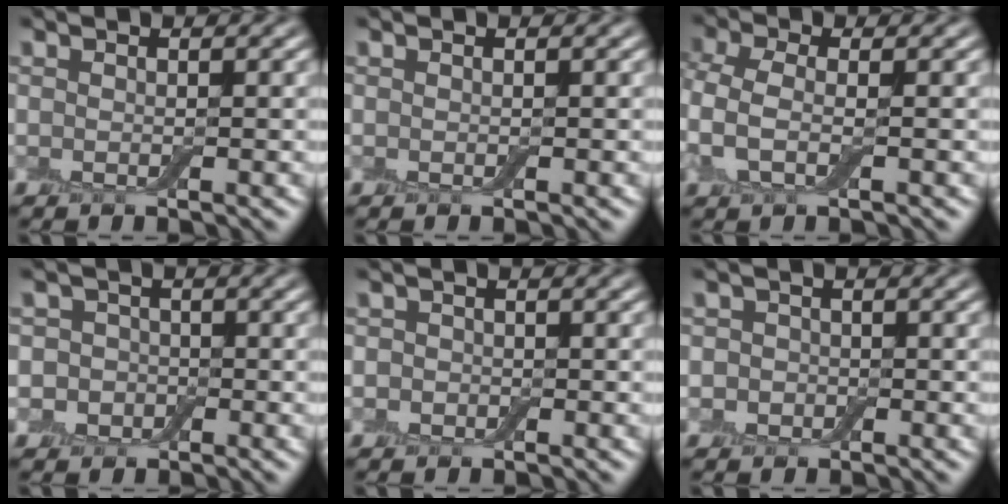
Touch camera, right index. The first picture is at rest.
{"total": 0.0}
{"total": 3.2, "force": [-0.2, 1.6, 2.8], "torque": [-0.074, 0.006, -0.013]}
{"total": 3.1, "force": [-0.4, 2.8, 1.1], "torque": [0.007, 0.006, -0.034]}
{"total": 1.1, "force": [-0.1, 1.1, 0.3], "torque": [0.007, -0.004, -0.013]}
{"total": 1.8, "force": [-0.1, 1.7, 0.6], "torque": [0.007, 0.003, -0.017]}